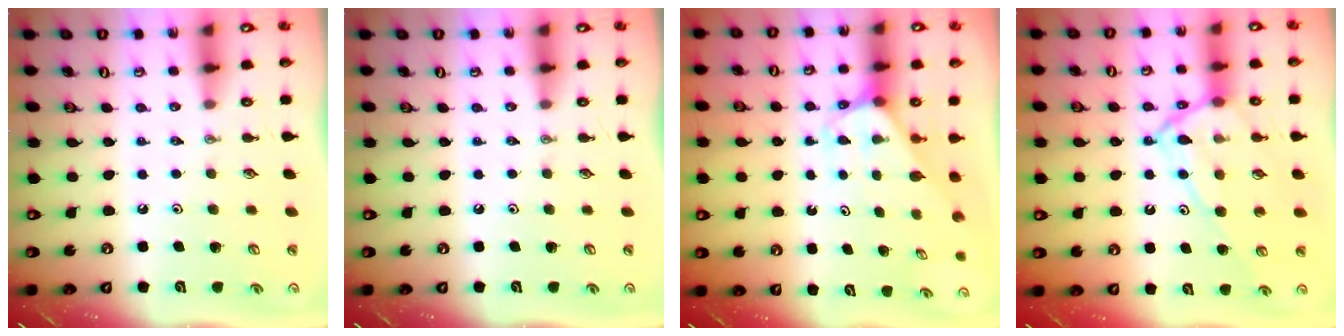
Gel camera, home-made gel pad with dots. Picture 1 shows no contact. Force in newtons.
{"total": 0.0}
{"total": 2.5, "press": 2.5, "slide": 0.1}
{"total": 13.4, "press": 13.4, "slide": 1.0}